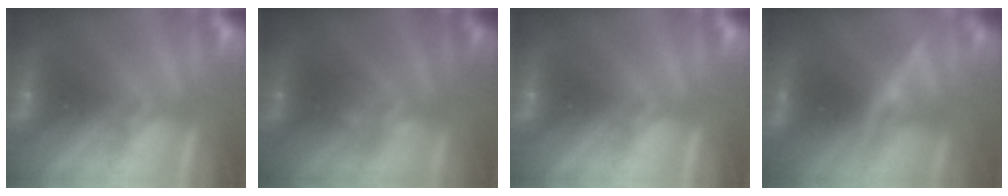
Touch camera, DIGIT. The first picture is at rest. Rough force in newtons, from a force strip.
{"total": 2.3}
{"total": 0.0}
{"total": 2.6}